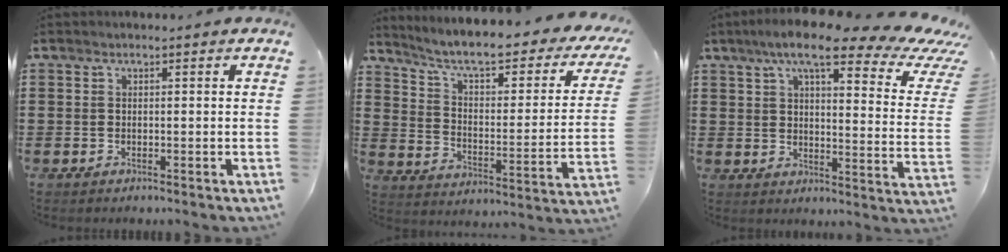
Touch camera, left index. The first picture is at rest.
{"total": 6.5, "force": [5.1, 0.9, 4.0], "torque": [-0.097, -0.040, 0.083]}
{"total": 12.0, "force": [8.4, 2.6, 8.2], "torque": [-0.154, -0.035, 0.135]}